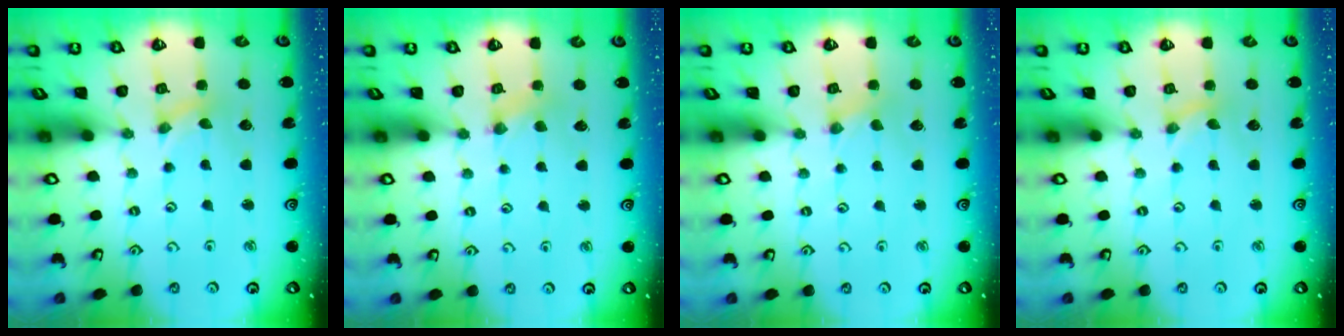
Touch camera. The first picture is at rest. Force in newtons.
{"total": 2.6, "press": 2.6, "slide": 0.3}
{"total": 0.0}
{"total": 0.0}